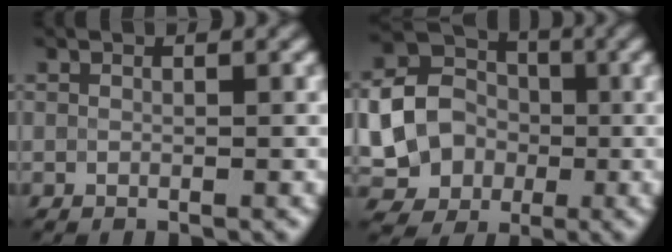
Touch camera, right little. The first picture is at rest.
{"total": 12.3, "force": [-1.9, 11.2, 4.8], "torque": [-0.118, -0.007, -0.048]}